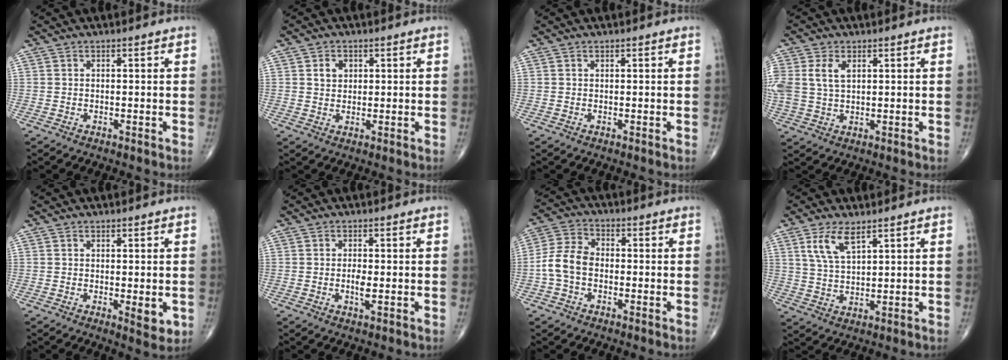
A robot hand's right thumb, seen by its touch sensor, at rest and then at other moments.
{"total": 3.0, "force": [1.0, 2.4, 1.5], "torque": [-0.012, -0.004, 0.017]}
{"total": 0.0}
{"total": 7.6, "force": [2.1, 4.7, 5.6], "torque": [-0.135, 0.006, 0.048]}
{"total": 3.8, "force": [-0.6, 1.4, 3.5], "torque": [-0.043, -0.011, -0.006]}
{"total": 2.4, "force": [-0.4, 0.9, 2.2], "torque": [-0.042, -0.001, -0.008]}
{"total": 8.5, "force": [-1.5, 5.8, 6.1], "torque": [-0.120, 0.028, -0.041]}
{"total": 6.3, "force": [3.5, 2.4, 4.7], "torque": [-0.090, -0.016, 0.076]}